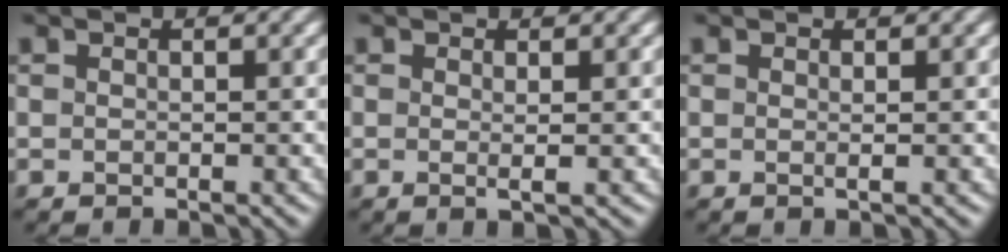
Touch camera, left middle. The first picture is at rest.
{"total": 0.9, "force": [-0.1, -0.5, 0.7], "torque": [-0.016, -0.001, -0.002]}
{"total": 0.6, "force": [-0.1, -0.4, 0.4], "torque": [-0.007, 0.000, 0.000]}